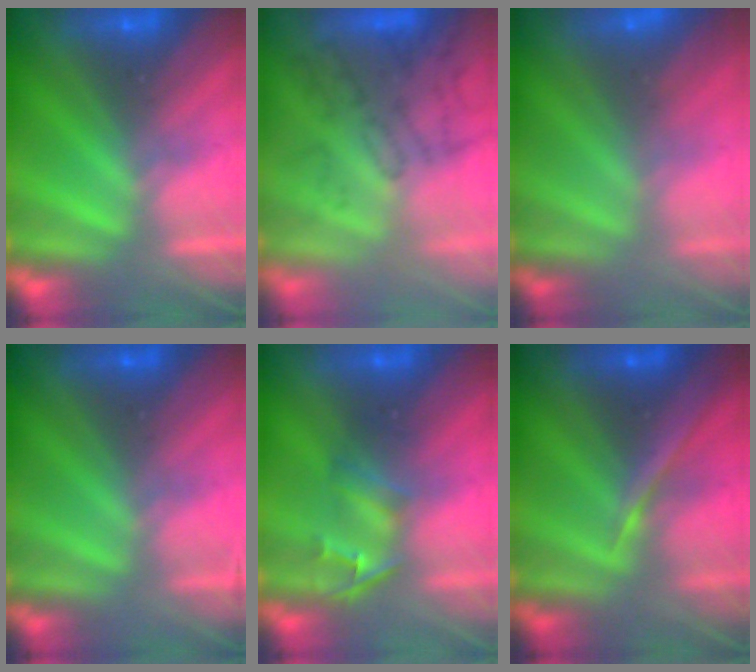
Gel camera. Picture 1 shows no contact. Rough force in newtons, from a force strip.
{"total": 3.6}
{"total": 3.0}
{"total": 2.4}
{"total": 2.4}
{"total": 2.3}